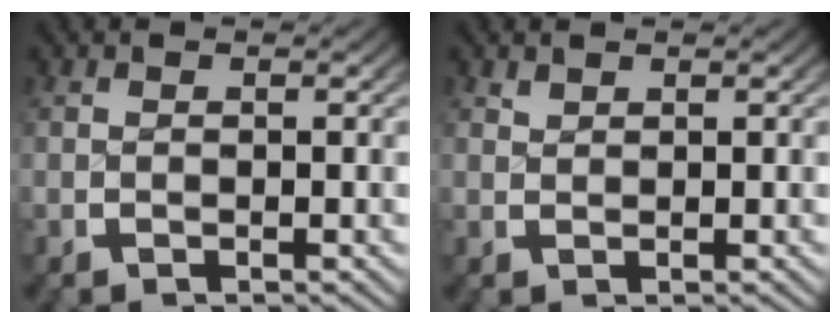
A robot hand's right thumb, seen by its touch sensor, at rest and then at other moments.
{"total": 0.8, "force": [0.8, 0.1, -0.1], "torque": [0.005, -0.002, 0.021]}